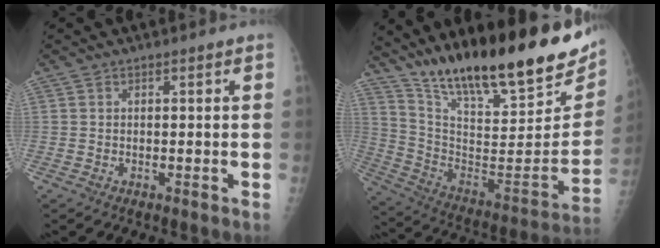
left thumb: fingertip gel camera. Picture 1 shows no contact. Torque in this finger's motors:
{"motor_torque": [1.57, 1.47, 1.40, -1.37, 0.17]}